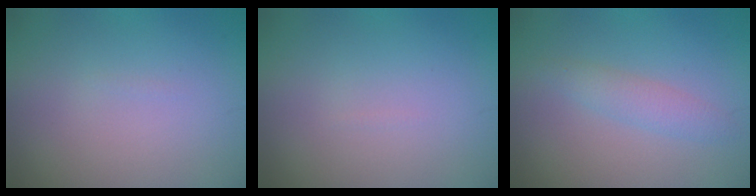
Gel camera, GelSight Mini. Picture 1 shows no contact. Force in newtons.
{"total": 0.0}
{"total": 1.8, "press": 1.8, "slide": 0.1}